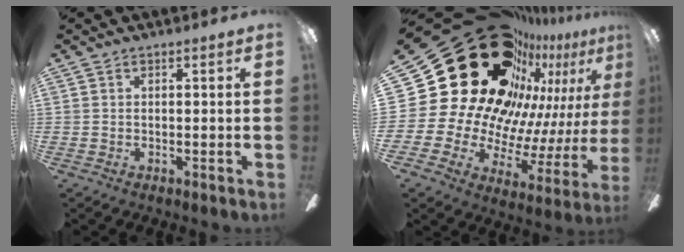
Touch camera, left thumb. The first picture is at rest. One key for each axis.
{"total": 36.4, "fx": 19.6, "fy": 22.1, "fz": 21.2, "tx": -0.311, "ty": -0.186, "tz": 0.420}